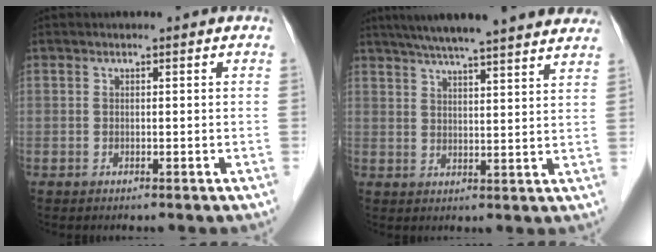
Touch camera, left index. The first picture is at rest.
{"total": 21.6, "force": [18.7, 1.5, 10.7], "torque": [-0.168, 0.025, 0.243]}